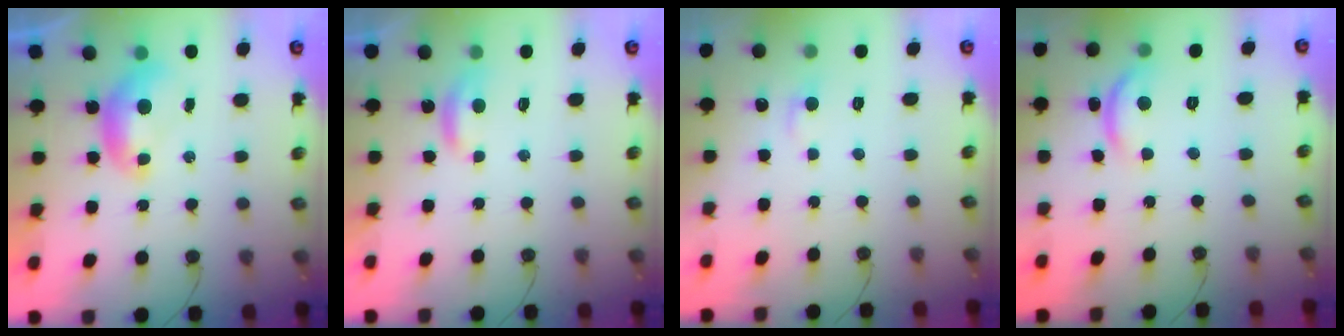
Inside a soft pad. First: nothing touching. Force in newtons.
{"total": 2.0, "press": 2.0, "slide": 0.4}
{"total": 1.3, "press": 1.2, "slide": 0.5}
{"total": 4.1, "press": 4.0, "slide": 0.5}